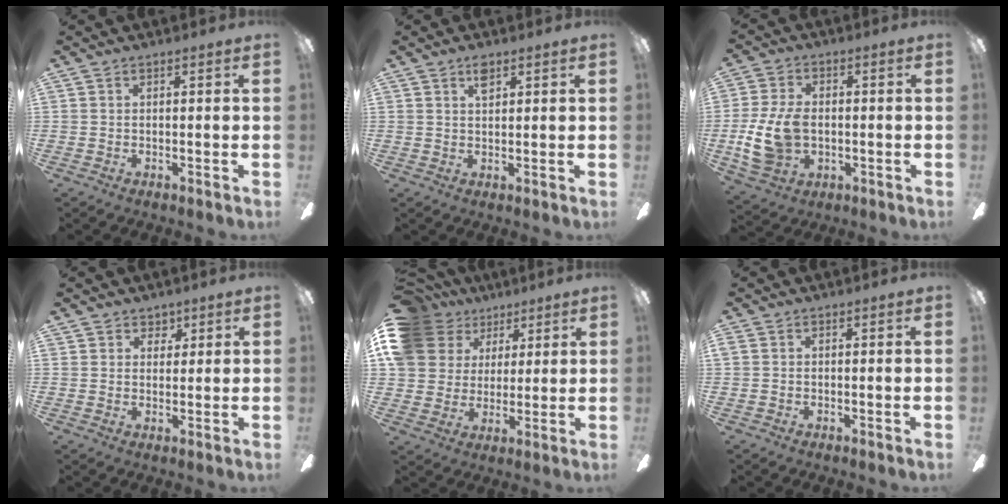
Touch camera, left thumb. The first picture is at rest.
{"total": 3.1, "force": [1.9, 1.4, 1.9], "torque": [-0.027, -0.004, 0.031]}
{"total": 12.2, "force": [-1.2, 8.6, 8.5], "torque": [-0.189, 0.005, -0.019]}
{"total": 3.5, "force": [2.7, 2.3, 0.1], "torque": [0.002, -0.010, 0.047]}
{"total": 16.5, "force": [8.1, 12.8, 6.7], "torque": [-0.145, -0.024, 0.159]}
{"total": 0.8, "force": [-0.1, 0.7, 0.5], "torque": [-0.008, 0.003, -0.003]}